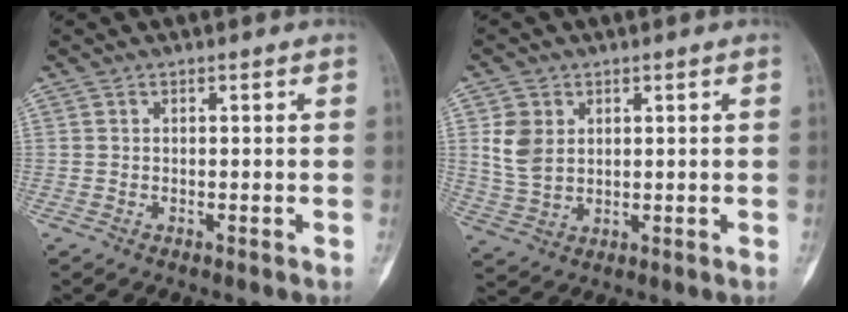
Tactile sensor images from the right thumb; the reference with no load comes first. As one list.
[{"total": 6.6, "force": [1.9, 5.0, 3.8], "torque": [-0.060, -0.006, 0.045]}]